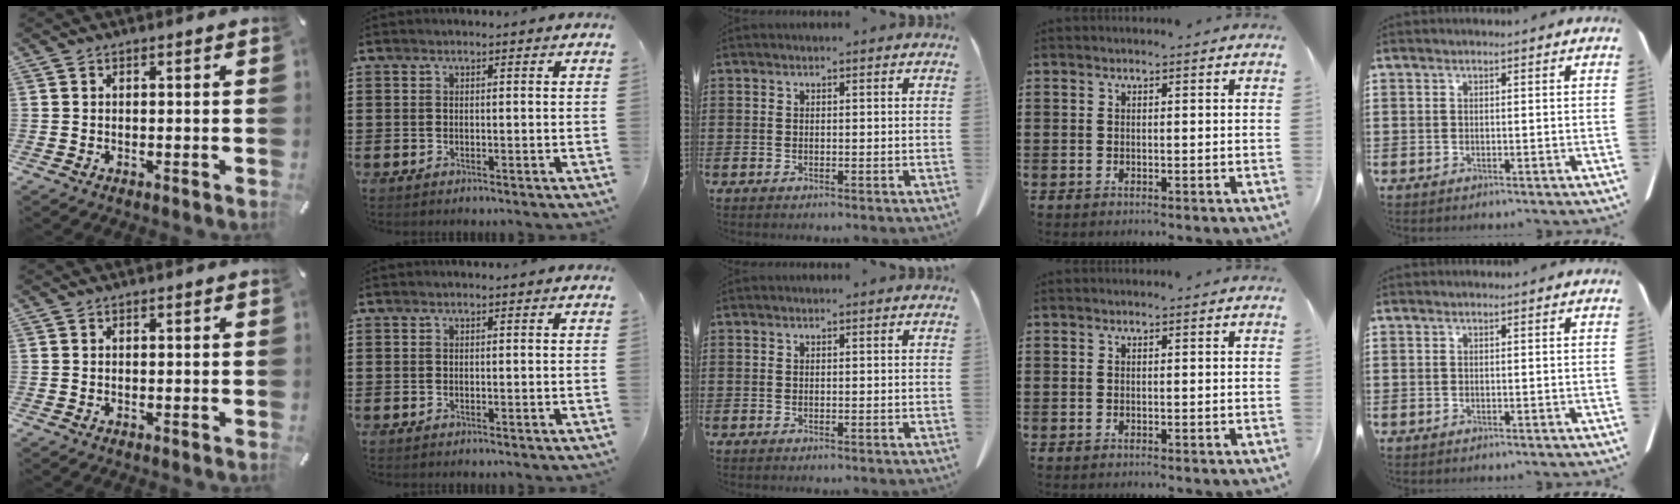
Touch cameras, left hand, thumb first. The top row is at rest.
{}